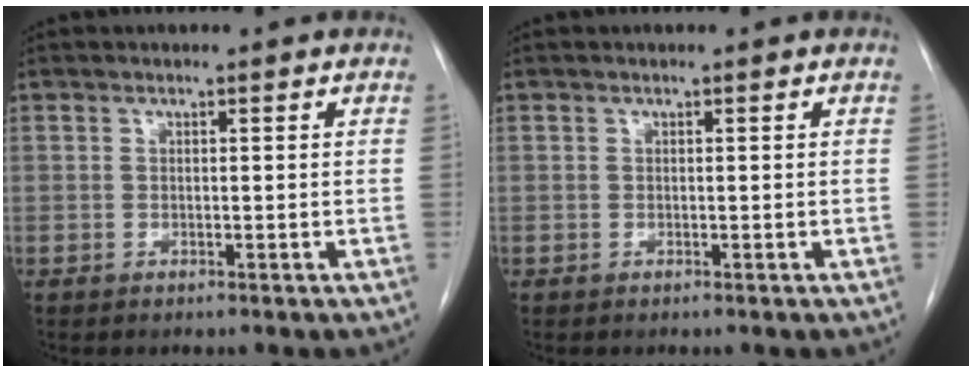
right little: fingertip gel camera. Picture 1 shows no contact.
{"total": 0.0}